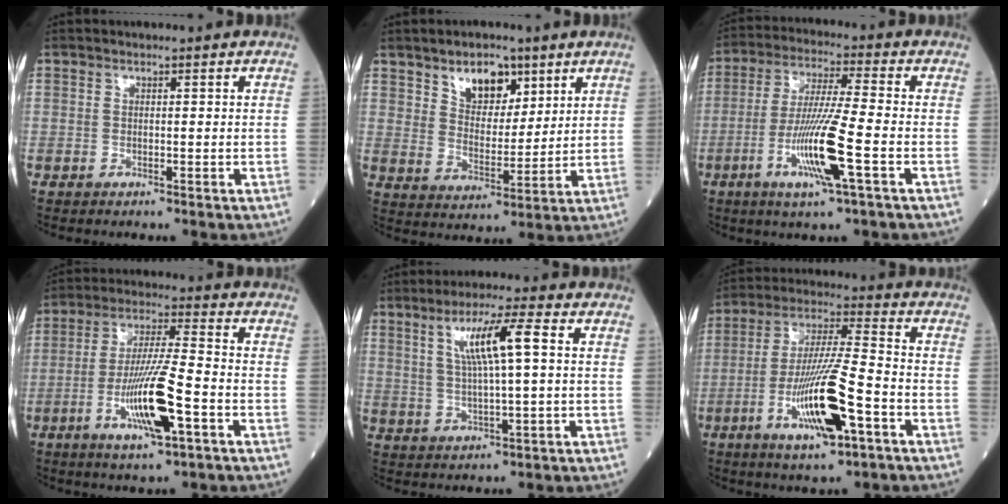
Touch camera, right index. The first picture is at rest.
{"total": 7.9, "force": [4.8, 4.3, 4.5], "torque": [-0.074, 0.003, 0.087]}
{"total": 11.6, "force": [-3.9, -0.3, 10.9], "torque": [-0.217, -0.014, -0.077]}
{"total": 11.9, "force": [-4.2, 0.8, 11.1], "torque": [-0.213, -0.009, -0.076]}
{"total": 8.3, "force": [2.3, 0.3, 7.9], "torque": [-0.147, 0.009, 0.043]}
{"total": 14.1, "force": [-5.5, 1.5, 12.9], "torque": [-0.250, -0.011, -0.095]}